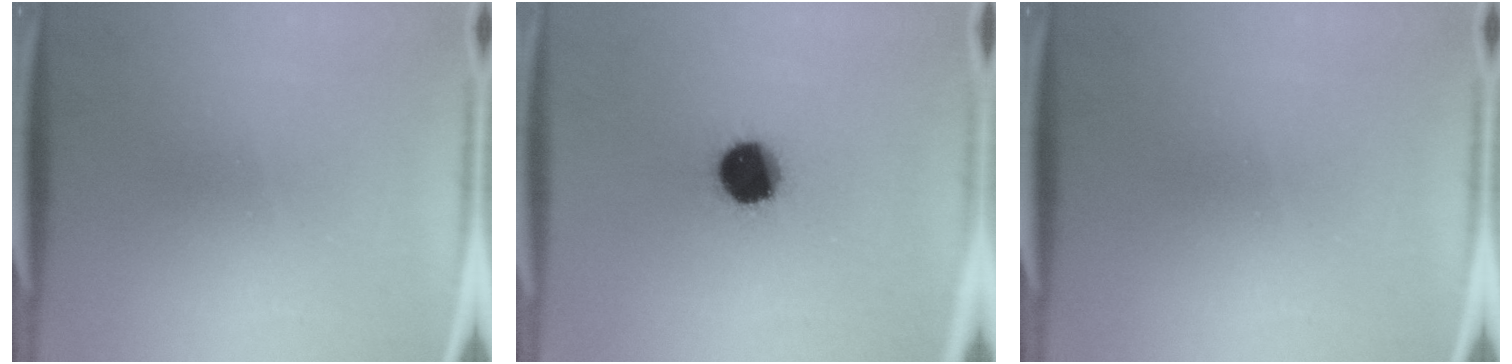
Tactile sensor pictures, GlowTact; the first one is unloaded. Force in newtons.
{"total": 12.8}
{"total": 0.0}